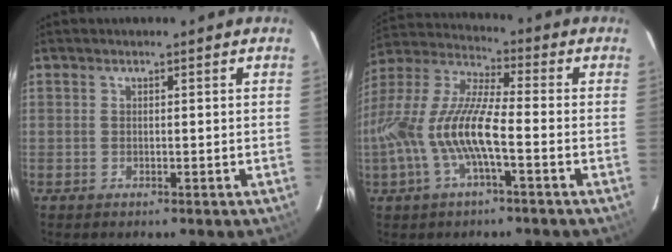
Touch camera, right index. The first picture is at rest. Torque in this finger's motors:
{"motor_torque": [1.23, -0.91, 0.95, 0.21]}